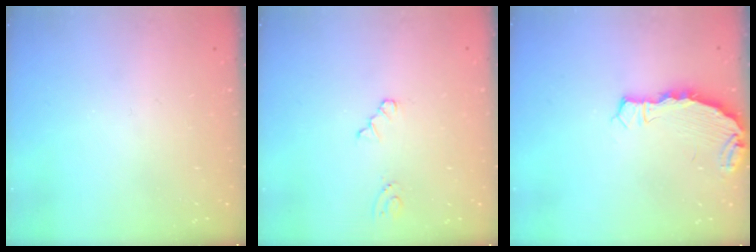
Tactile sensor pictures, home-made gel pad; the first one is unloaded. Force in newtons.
{"total": 2.8, "press": 2.7, "slide": 0.4}
{"total": 3.9, "press": 3.9, "slide": 0.2}